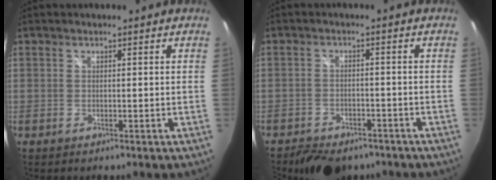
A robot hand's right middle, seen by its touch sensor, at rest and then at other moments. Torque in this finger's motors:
{"motor_torque": [0.36, -0.36, 0.22, 0.04]}